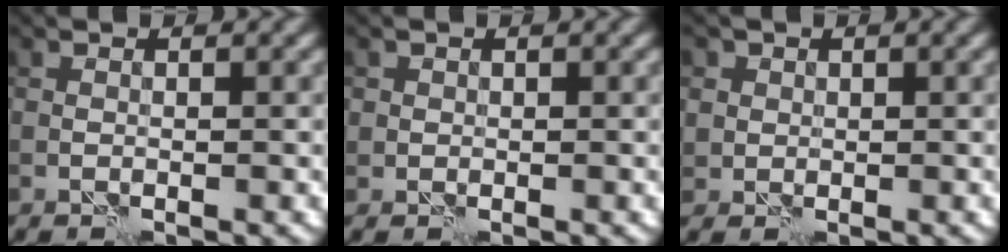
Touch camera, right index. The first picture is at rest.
{"total": 0.6, "force": [0.1, 0.6, -0.1], "torque": [0.010, -0.004, 0.001]}
{"total": 2.5, "force": [1.0, 2.2, 0.7], "torque": [-0.007, 0.006, 0.023]}